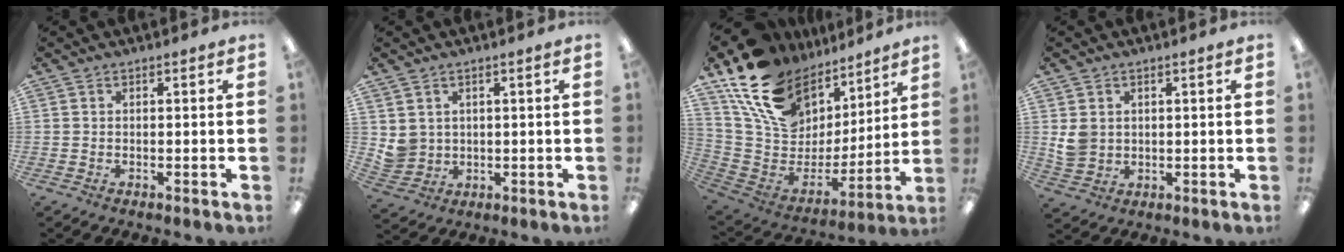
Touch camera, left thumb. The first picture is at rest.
{"total": 4.2, "force": [1.9, 3.7, 0.4], "torque": [-0.015, -0.005, 0.038]}
{"total": 18.9, "force": [12.5, 11.9, 7.6], "torque": [-0.153, -0.083, 0.241]}
{"total": 4.8, "force": [1.4, 4.1, 1.9], "torque": [-0.034, 0.006, 0.031]}